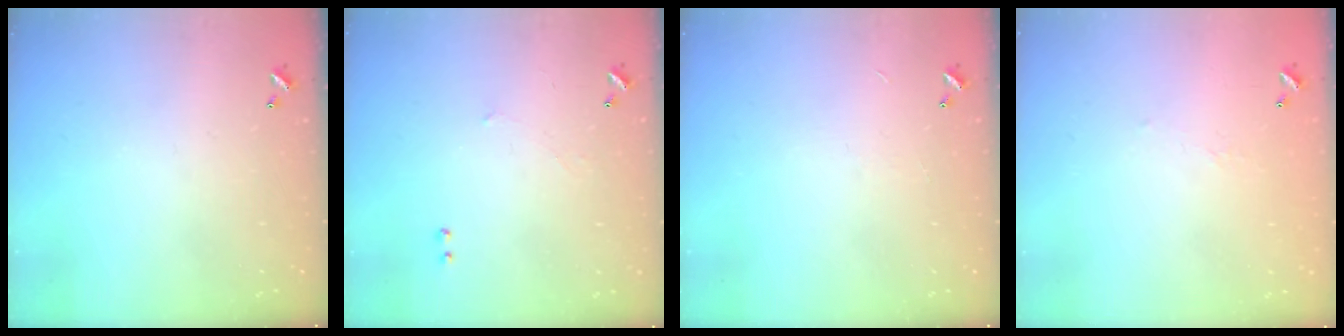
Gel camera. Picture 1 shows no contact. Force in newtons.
{"total": 1.3, "press": 1.0, "slide": 0.7}
{"total": 2.2, "press": 2.2, "slide": 0.3}
{"total": 6.1, "press": 6.1, "slide": 0.6}